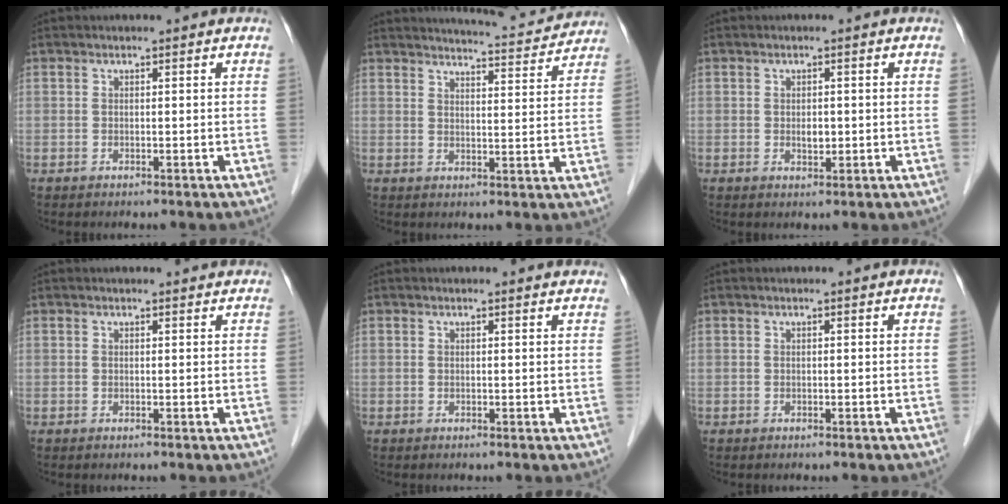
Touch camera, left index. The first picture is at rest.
{"total": 10.4, "force": [10.2, 0.8, 2.0], "torque": [-0.029, -0.004, 0.122]}
{"total": 1.6, "force": [-0.2, 1.0, 1.3], "torque": [-0.021, -0.005, -0.001]}
{"total": 2.4, "force": [2.3, 0.6, 0.6], "torque": [-0.008, 0.011, 0.024]}
{"total": 2.8, "force": [2.7, 0.5, 0.6], "torque": [-0.009, 0.005, 0.020]}
{"total": 0.0}